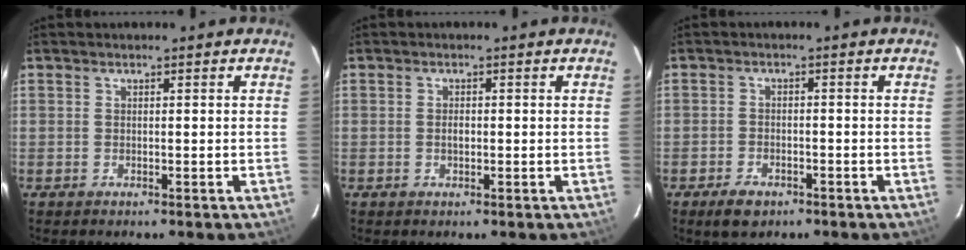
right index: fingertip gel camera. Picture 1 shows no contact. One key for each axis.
{"total": 1.2, "fx": -0.2, "fy": 0.7, "fz": 0.9, "tx": -0.015, "ty": 0.001, "tz": -0.003}
{"total": 4.6, "fx": -3.1, "fy": 2.6, "fz": 2.3, "tx": -0.054, "ty": -0.001, "tz": -0.048}